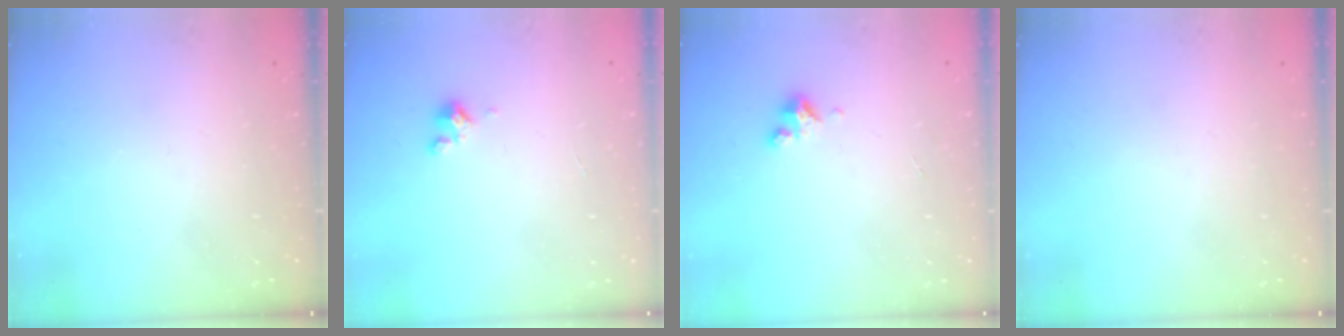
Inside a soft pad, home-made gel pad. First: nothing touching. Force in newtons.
{"total": 1.2, "press": 1.2, "slide": 0.2}
{"total": 3.4, "press": 3.4, "slide": 0.4}
{"total": 0.0}